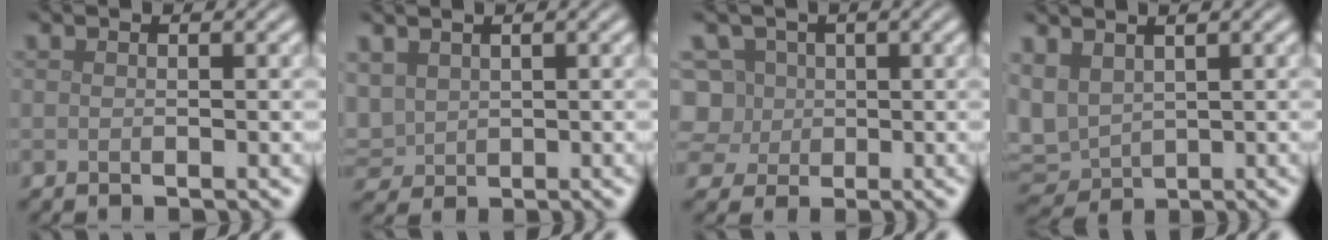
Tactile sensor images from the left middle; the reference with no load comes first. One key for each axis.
{"total": 2.4, "fx": 1.0, "fy": 1.8, "fz": 1.1, "tx": -0.035, "ty": 0.002, "tz": 0.023}
{"total": 8.2, "fx": 1.4, "fy": 7.3, "fz": 3.5, "tx": -0.067, "ty": 0.043, "tz": -0.009}
{"total": 4.4, "fx": 1.3, "fy": 3.1, "fz": 2.9, "tx": -0.079, "ty": 0.003, "tz": 0.026}